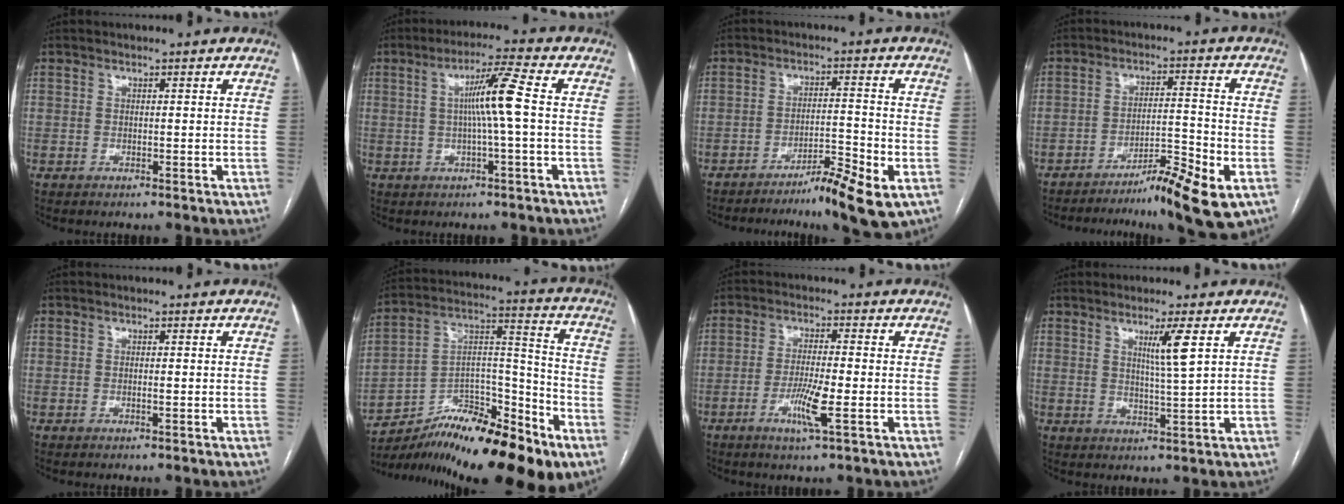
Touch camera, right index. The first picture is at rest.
{"total": 7.3, "force": [0.4, -0.9, 7.2], "torque": [-0.126, 0.009, 0.007]}
{"total": 8.9, "force": [-5.4, 0.6, 7.0], "torque": [-0.107, -0.007, -0.083]}
{"total": 10.7, "force": [-6.8, 0.6, 8.3], "torque": [-0.123, -0.005, -0.104]}
{"total": 0.6, "force": [-0.2, 0.0, 0.5], "torque": [-0.011, 0.000, -0.002]}
{"total": 21.0, "force": [-14.8, 5.2, 13.9], "torque": [-0.204, 0.036, -0.240]}
{"total": 6.0, "force": [-2.3, -0.1, 5.6], "torque": [-0.108, -0.011, -0.043]}
{"total": 4.7, "force": [2.0, -0.9, 4.2], "torque": [-0.075, -0.011, 0.038]}